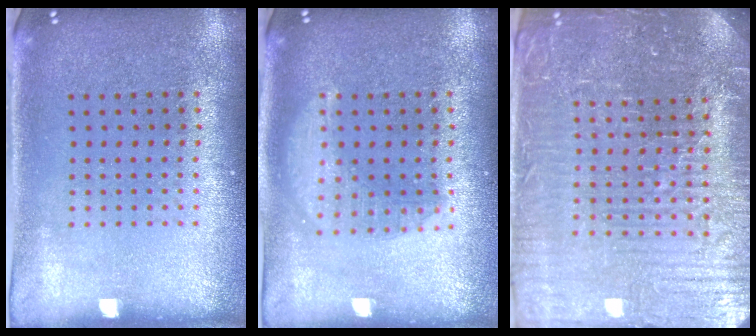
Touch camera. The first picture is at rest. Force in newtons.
{"total": 1.3, "press": 1.3, "slide": 0.2}
{"total": 5.4, "press": 5.1, "slide": 1.8}